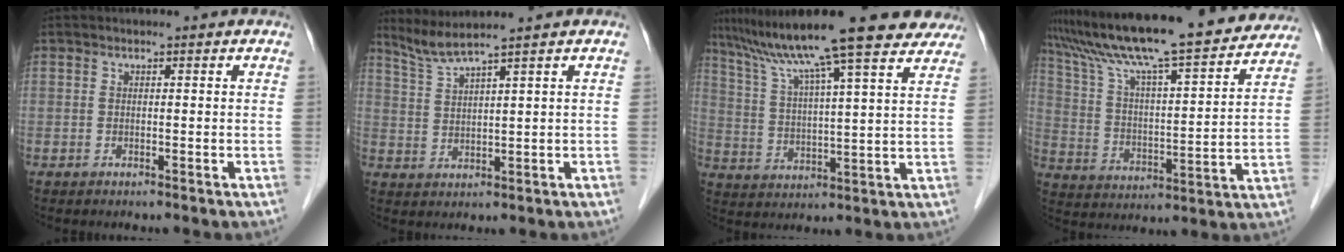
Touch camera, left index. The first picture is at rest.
{"total": 4.4, "force": [3.8, -1.6, 1.5], "torque": [-0.041, -0.003, 0.086]}
{"total": 22.4, "force": [18.3, 1.5, 12.9], "torque": [-0.212, 0.022, 0.265]}
{"total": 25.0, "force": [22.0, 2.1, 11.7], "torque": [-0.201, -0.004, 0.326]}